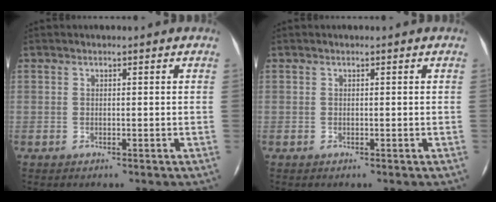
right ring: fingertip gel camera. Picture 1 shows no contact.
{"total": 0.0}